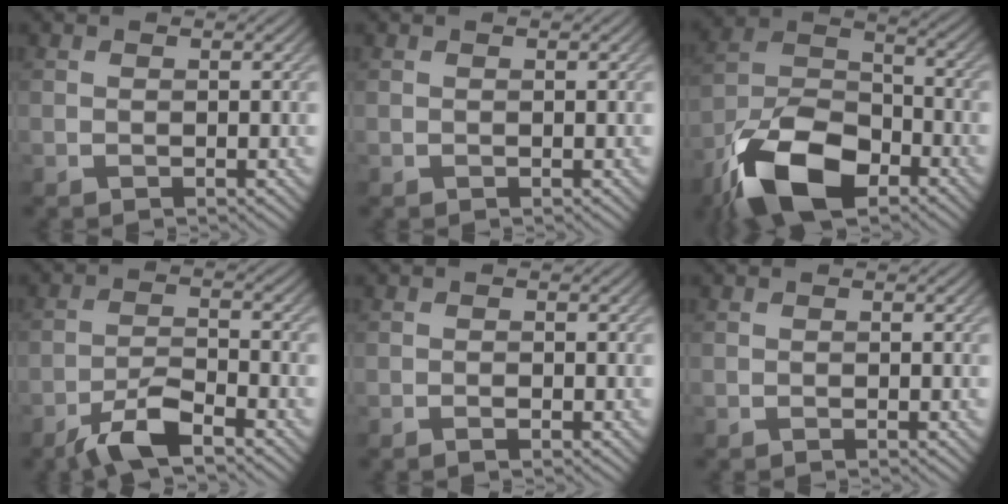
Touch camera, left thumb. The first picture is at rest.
{"total": 0.0}
{"total": 14.2, "force": [-8.7, 6.9, 8.8], "torque": [-0.193, -0.013, -0.178]}
{"total": 5.8, "force": [-4.2, 1.3, 3.8], "torque": [-0.077, 0.001, -0.085]}
{"total": 0.9, "force": [-0.5, 0.2, 0.7], "torque": [-0.013, -0.001, -0.008]}
{"total": 0.0}